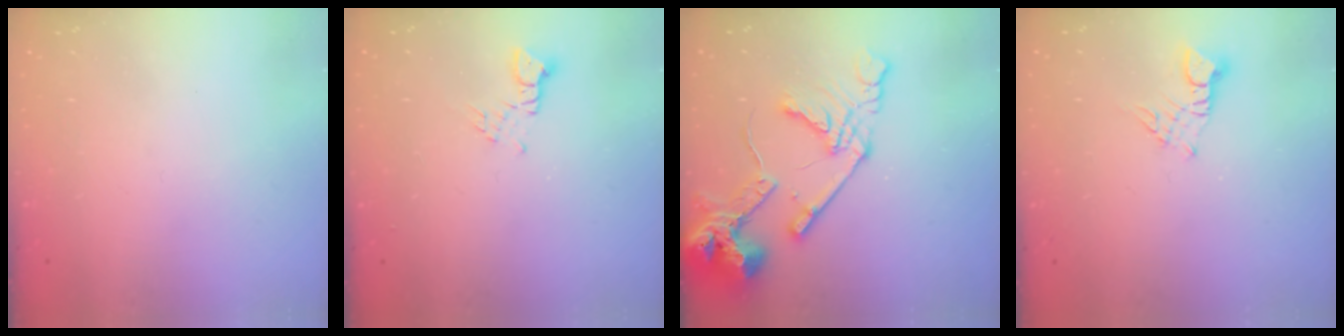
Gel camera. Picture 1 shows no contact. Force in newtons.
{"total": 2.4, "press": 2.3, "slide": 0.3}
{"total": 17.0, "press": 16.9, "slide": 2.1}
{"total": 3.1, "press": 3.1, "slide": 0.3}